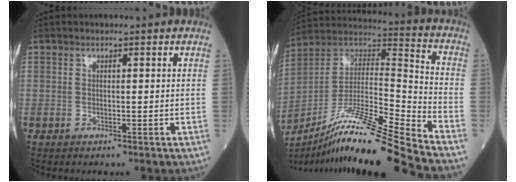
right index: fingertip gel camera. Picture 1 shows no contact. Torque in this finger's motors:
{"motor_torque": [-0.01, -0.31, 0.57, 0.09]}